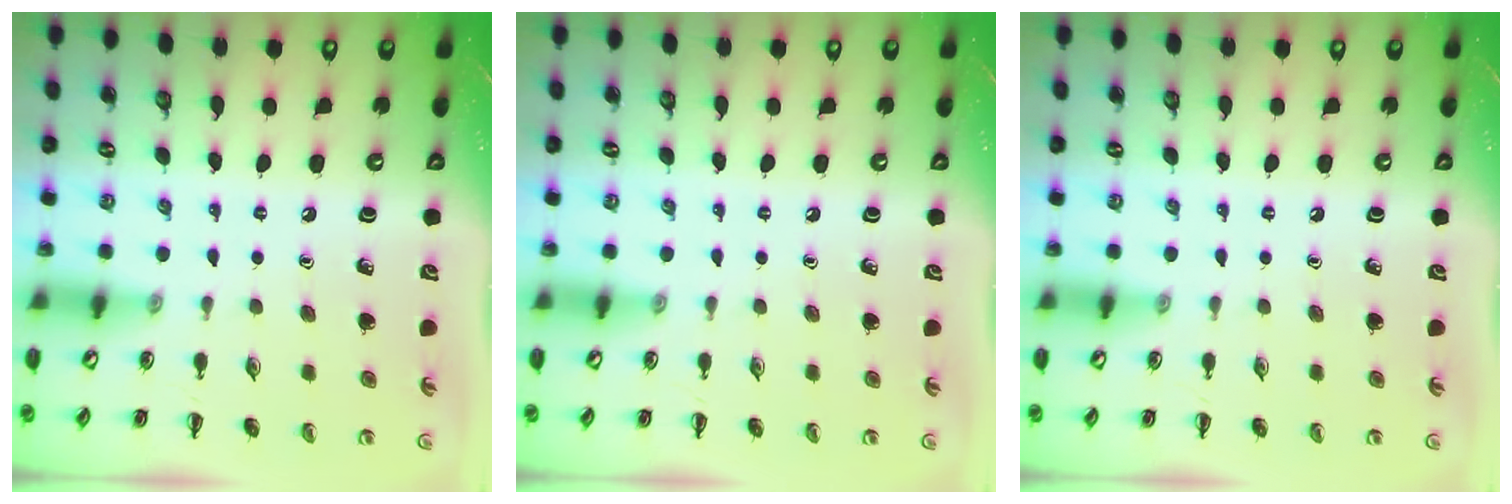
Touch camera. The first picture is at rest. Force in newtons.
{"total": 0.0}
{"total": 0.0}